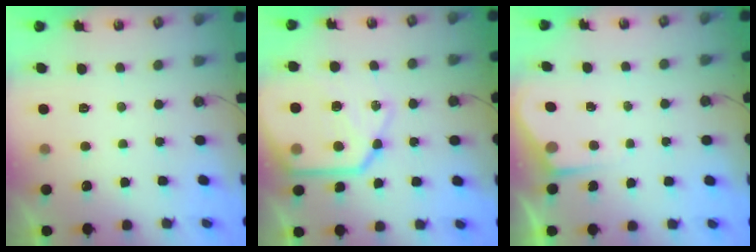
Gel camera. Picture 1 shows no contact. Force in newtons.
{"total": 23.6, "press": 23.5, "slide": 2.4}
{"total": 2.3, "press": 2.3, "slide": 0.3}